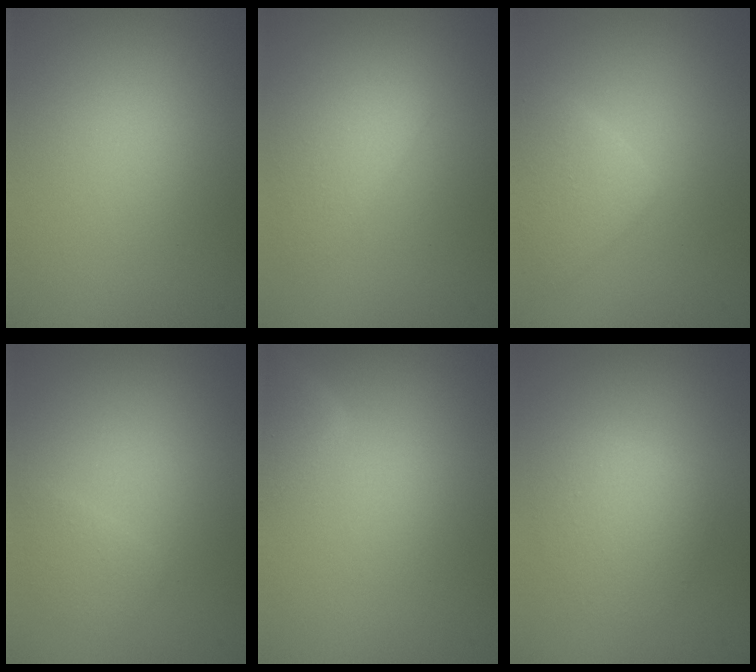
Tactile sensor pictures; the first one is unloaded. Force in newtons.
{"total": 2.3, "press": 2.3, "slide": 0.1}
{"total": 2.4, "press": 2.4, "slide": 0.1}
{"total": 1.2, "press": 1.2, "slide": 0.1}
{"total": 3.0, "press": 3.0, "slide": 0.3}
{"total": 2.3, "press": 2.3, "slide": 0.2}